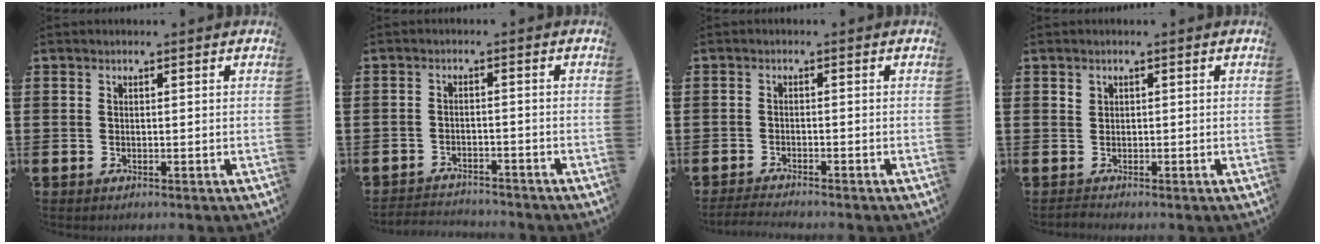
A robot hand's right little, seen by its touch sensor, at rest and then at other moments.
{"total": 2.3, "force": [-2.3, 0.2, -0.3], "torque": [-0.005, 0.003, -0.051]}
{"total": 1.4, "force": [-1.4, -0.1, 0.3], "torque": [-0.007, 0.003, -0.027]}
{"total": 0.9, "force": [0.3, 0.9, 0.1], "torque": [0.010, -0.002, 0.002]}